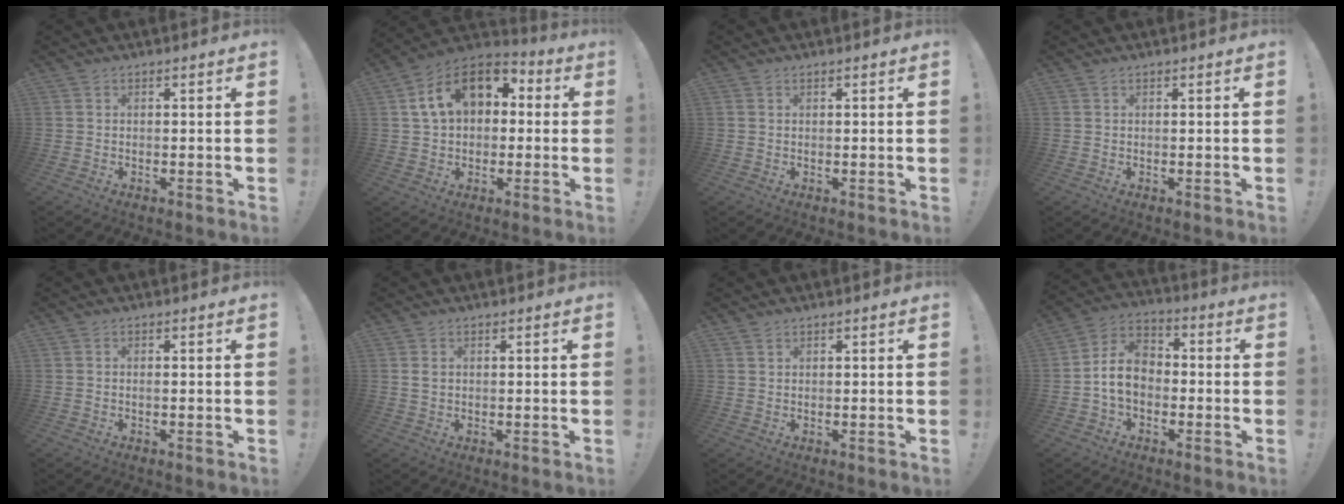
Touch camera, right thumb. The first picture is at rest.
{"total": 17.0, "force": [5.4, 11.6, 11.1], "torque": [-0.184, 0.005, 0.100]}
{"total": 0.7, "force": [0.5, 0.3, 0.3], "torque": [-0.010, 0.002, 0.011]}
{"total": 0.0}
{"total": 0.0}
{"total": 1.4, "force": [0.5, 1.0, 0.8], "torque": [-0.016, 0.003, 0.009]}
{"total": 1.2, "force": [1.0, 0.6, 0.3], "torque": [-0.001, -0.003, 0.019]}
{"total": 10.1, "force": [-1.4, 7.6, 6.5], "torque": [-0.116, 0.014, -0.019]}